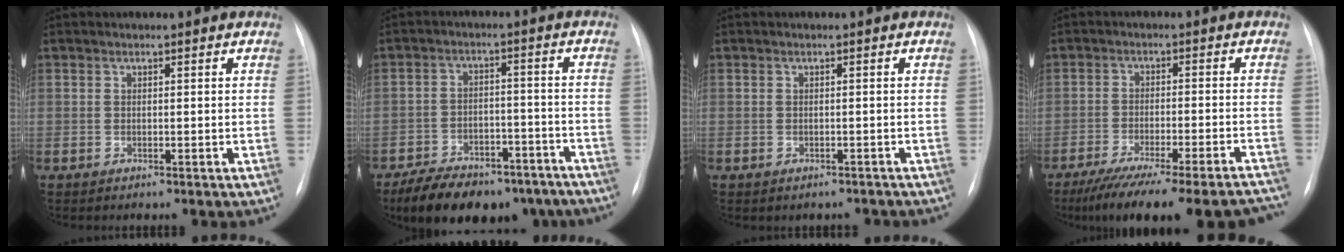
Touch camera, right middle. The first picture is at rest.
{"total": 17.6, "force": [-13.7, 7.8, 7.7], "torque": [-0.124, 0.011, -0.190]}
{"total": 2.4, "force": [-2.0, 1.2, 0.3], "torque": [-0.005, 0.008, -0.023]}
{"total": 21.7, "force": [-19.1, 1.9, 10.3], "torque": [-0.102, -0.026, -0.257]}